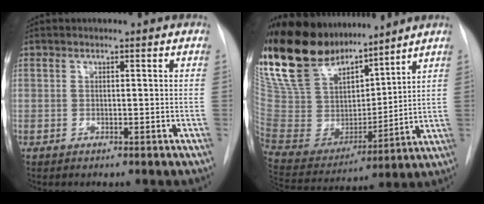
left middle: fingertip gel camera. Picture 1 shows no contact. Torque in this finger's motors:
{"motor_torque": [1.11, -1.02, 1.06, 0.21]}